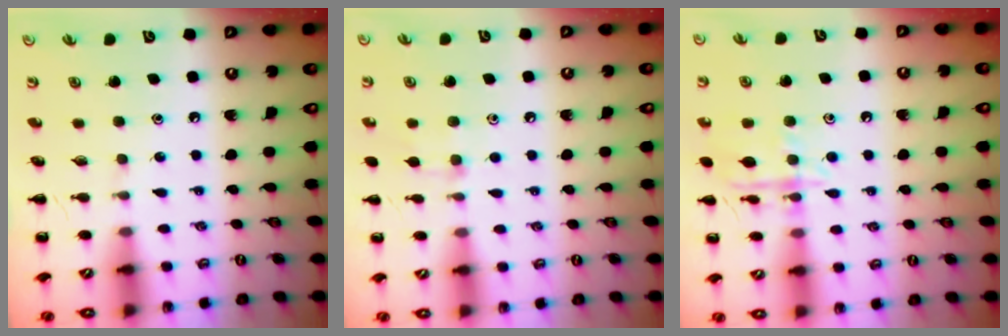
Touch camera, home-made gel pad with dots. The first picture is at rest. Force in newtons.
{"total": 6.5, "press": 6.2, "slide": 2.0}
{"total": 11.8, "press": 11.7, "slide": 0.7}